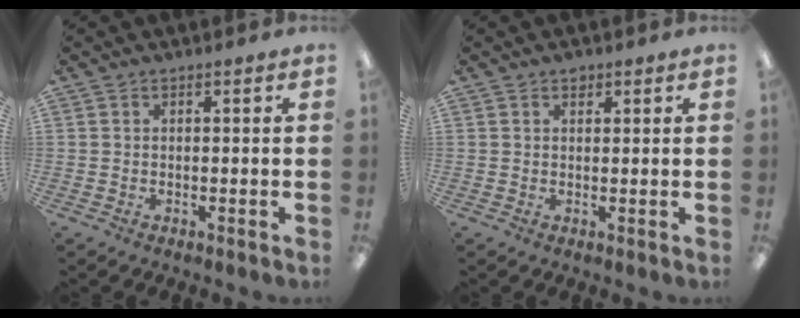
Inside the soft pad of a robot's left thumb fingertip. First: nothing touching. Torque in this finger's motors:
{"motor_torque": [0.10, 0.01, 0.41, -0.25, 0.00]}